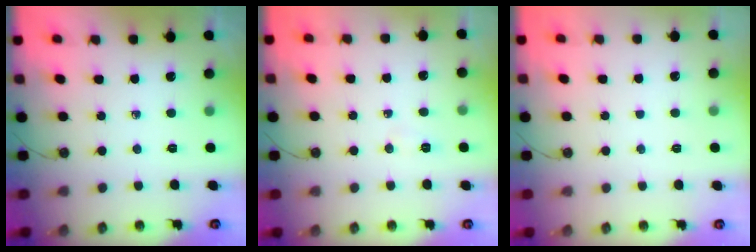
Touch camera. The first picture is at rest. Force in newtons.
{"total": 5.0, "press": 3.7, "slide": 3.3}
{"total": 1.3, "press": 1.3, "slide": 0.1}